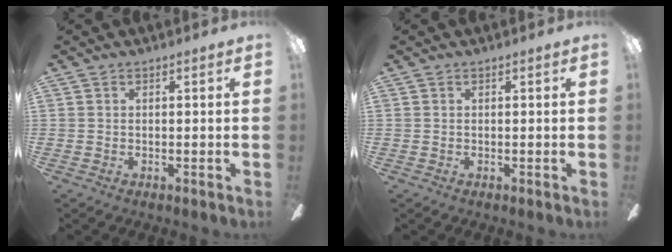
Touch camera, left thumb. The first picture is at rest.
{"total": 0.0}